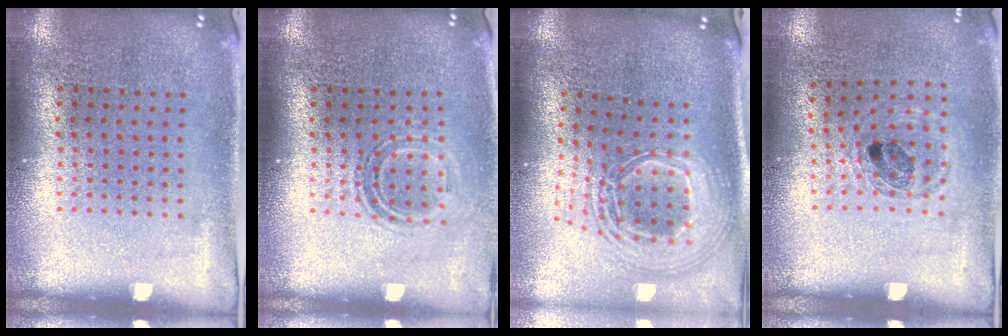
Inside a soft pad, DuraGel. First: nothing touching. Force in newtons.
{"total": 1.5, "press": 1.2, "slide": 1.0}
{"total": 2.5, "press": 1.9, "slide": 1.7}
{"total": 0.9, "press": 0.9, "slide": 0.1}